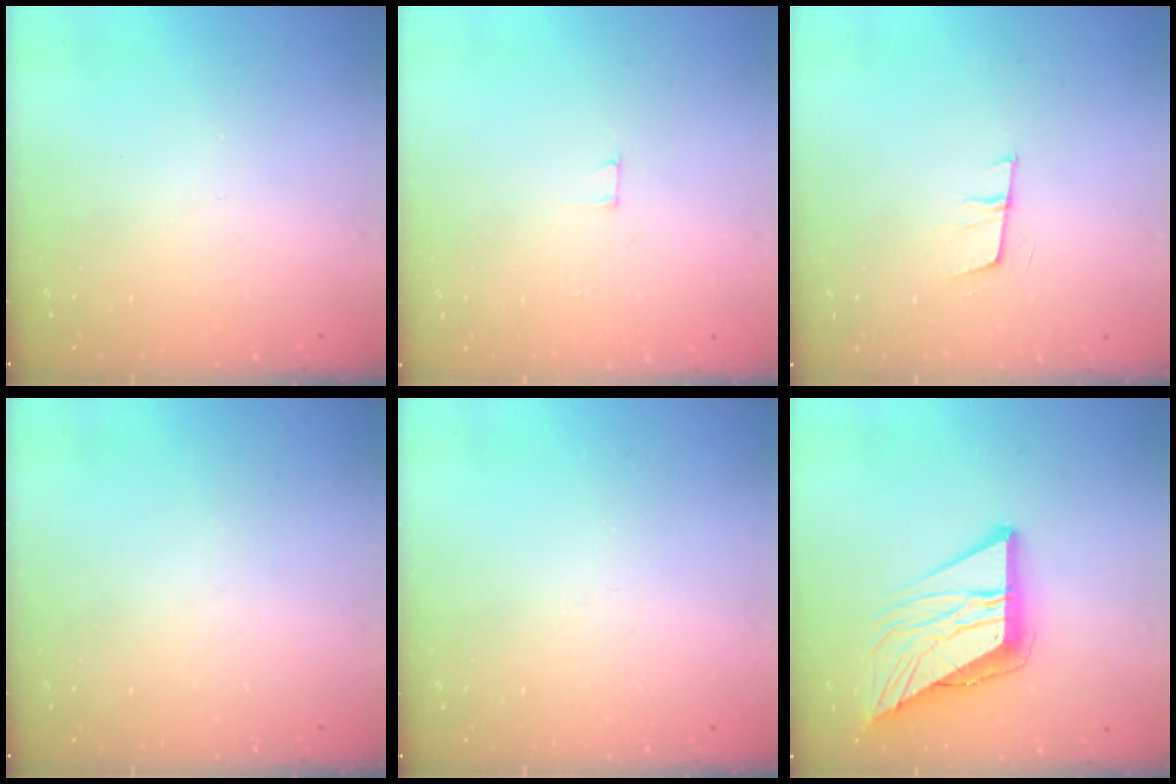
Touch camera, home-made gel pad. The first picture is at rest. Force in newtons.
{"total": 2.5, "press": 2.5, "slide": 0.2}
{"total": 6.2, "press": 5.6, "slide": 2.7}
{"total": 0.0}
{"total": 0.0}
{"total": 12.2, "press": 12.1, "slide": 1.4}